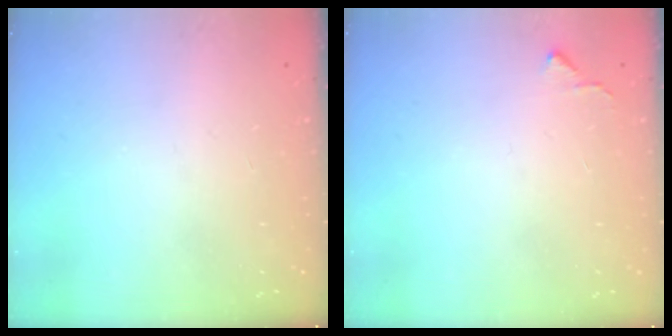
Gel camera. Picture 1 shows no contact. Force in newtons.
{"total": 5.1, "press": 5.0, "slide": 0.7}